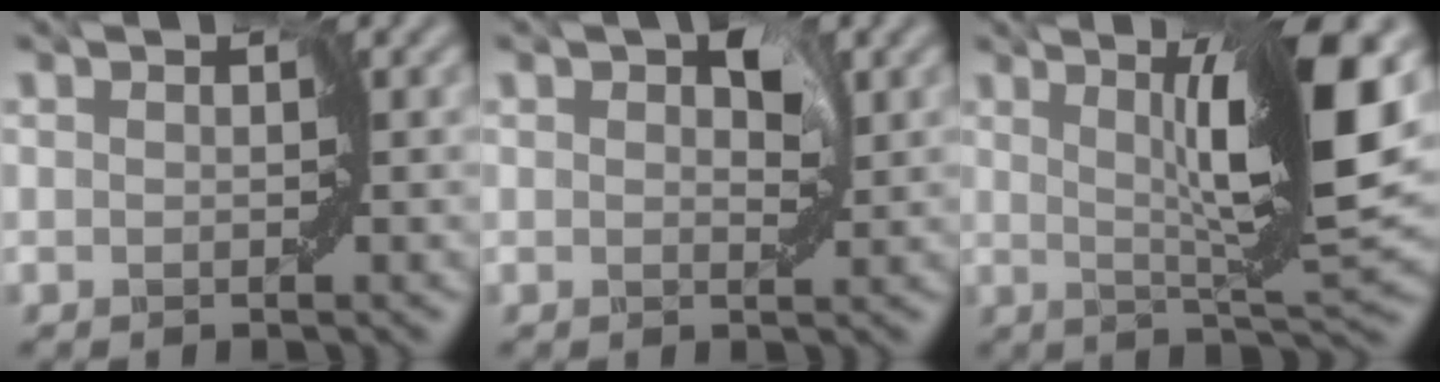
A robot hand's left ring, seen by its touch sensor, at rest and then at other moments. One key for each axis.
{"total": 2.3, "fx": 1.1, "fy": 1.2, "fz": 1.6, "tx": -0.018, "ty": 0.002, "tz": 0.012}
{"total": 8.9, "fx": 2.2, "fy": 0.7, "fz": 8.6, "tx": -0.119, "ty": -0.006, "tz": 0.043}